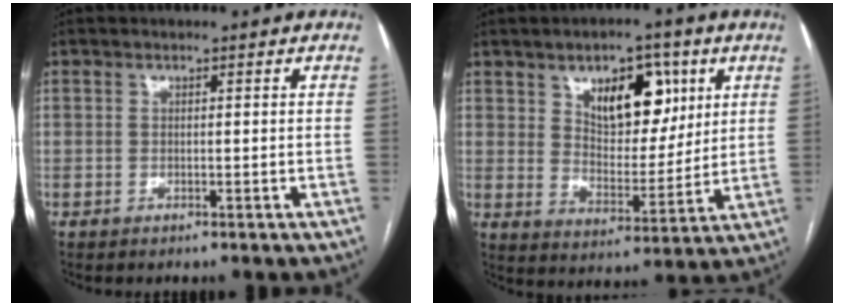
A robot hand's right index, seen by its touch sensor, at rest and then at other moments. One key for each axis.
{"total": 11.4, "fx": 5.2, "fy": 5.8, "fz": 8.4, "tx": -0.123, "ty": 0.009, "tz": 0.091}